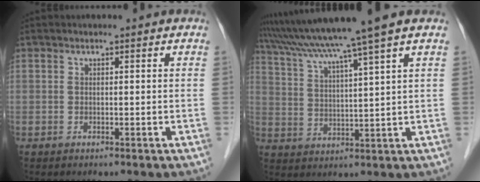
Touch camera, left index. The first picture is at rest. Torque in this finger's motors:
{"motor_torque": [0.59, -0.68, 0.87, 0.21]}